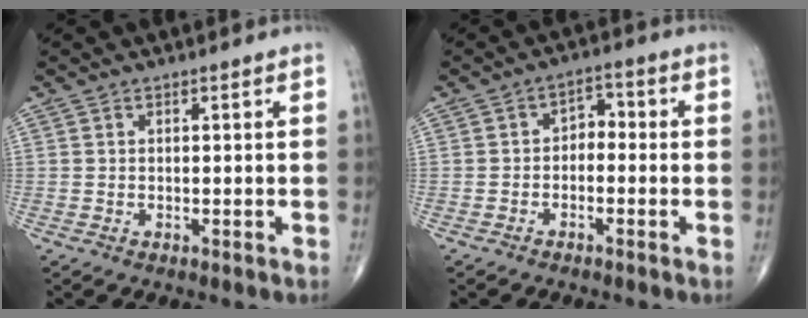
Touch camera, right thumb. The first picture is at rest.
{"total": 3.8, "force": [-0.8, 2.6, 2.6], "torque": [-0.023, 0.025, -0.026]}